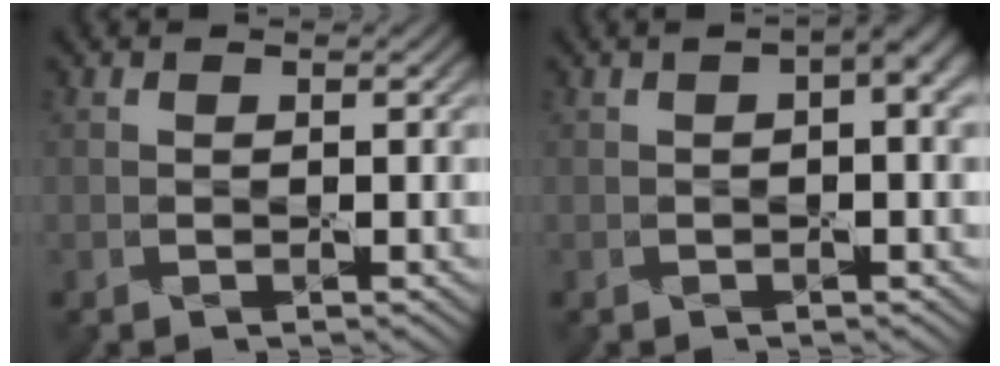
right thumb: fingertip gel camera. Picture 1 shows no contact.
{"total": 3.6, "force": [1.0, 0.9, 3.3], "torque": [-0.049, 0.009, 0.014]}